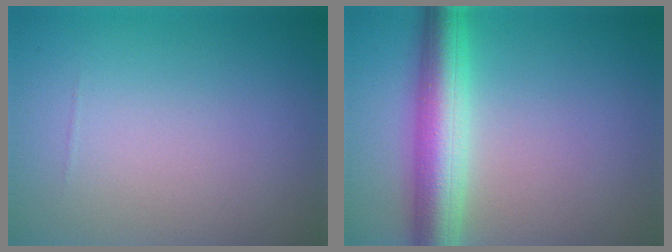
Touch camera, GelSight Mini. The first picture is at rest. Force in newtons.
{"total": 6.8, "press": 6.8, "slide": 0.2}